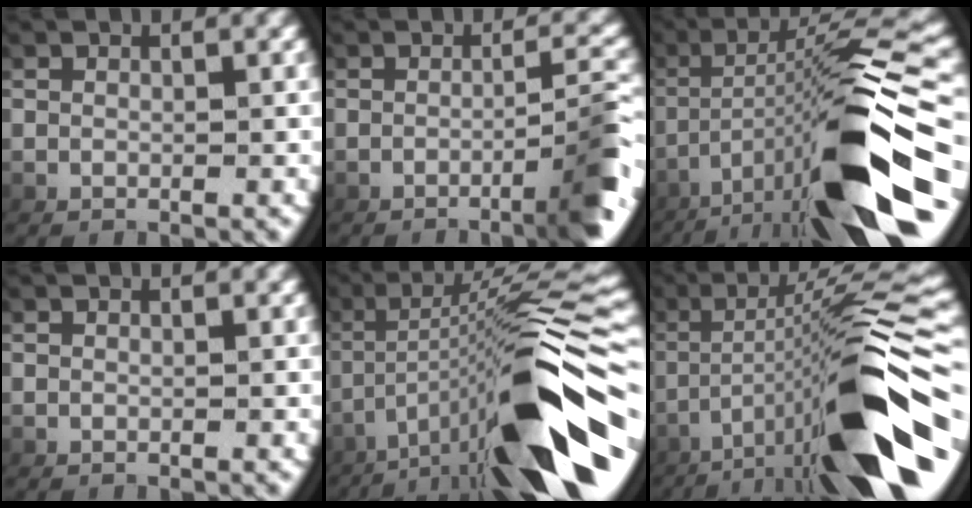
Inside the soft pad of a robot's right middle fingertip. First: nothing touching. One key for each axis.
{"total": 5.0, "fx": -2.0, "fy": 0.5, "fz": 4.6, "tx": -0.062, "ty": 0.007, "tz": -0.034}
{"total": 13.9, "fx": -3.8, "fy": 3.5, "fz": 12.9, "tx": -0.224, "ty": -0.002, "tz": -0.039}
{"total": 0.0}
{"total": 14.2, "fx": -3.8, "fy": 3.9, "fz": 13.1, "tx": -0.211, "ty": 0.004, "tz": -0.042}
{"total": 13.4, "fx": -3.5, "fy": 2.7, "fz": 12.6, "tx": -0.197, "ty": 0.005, "tz": -0.041}